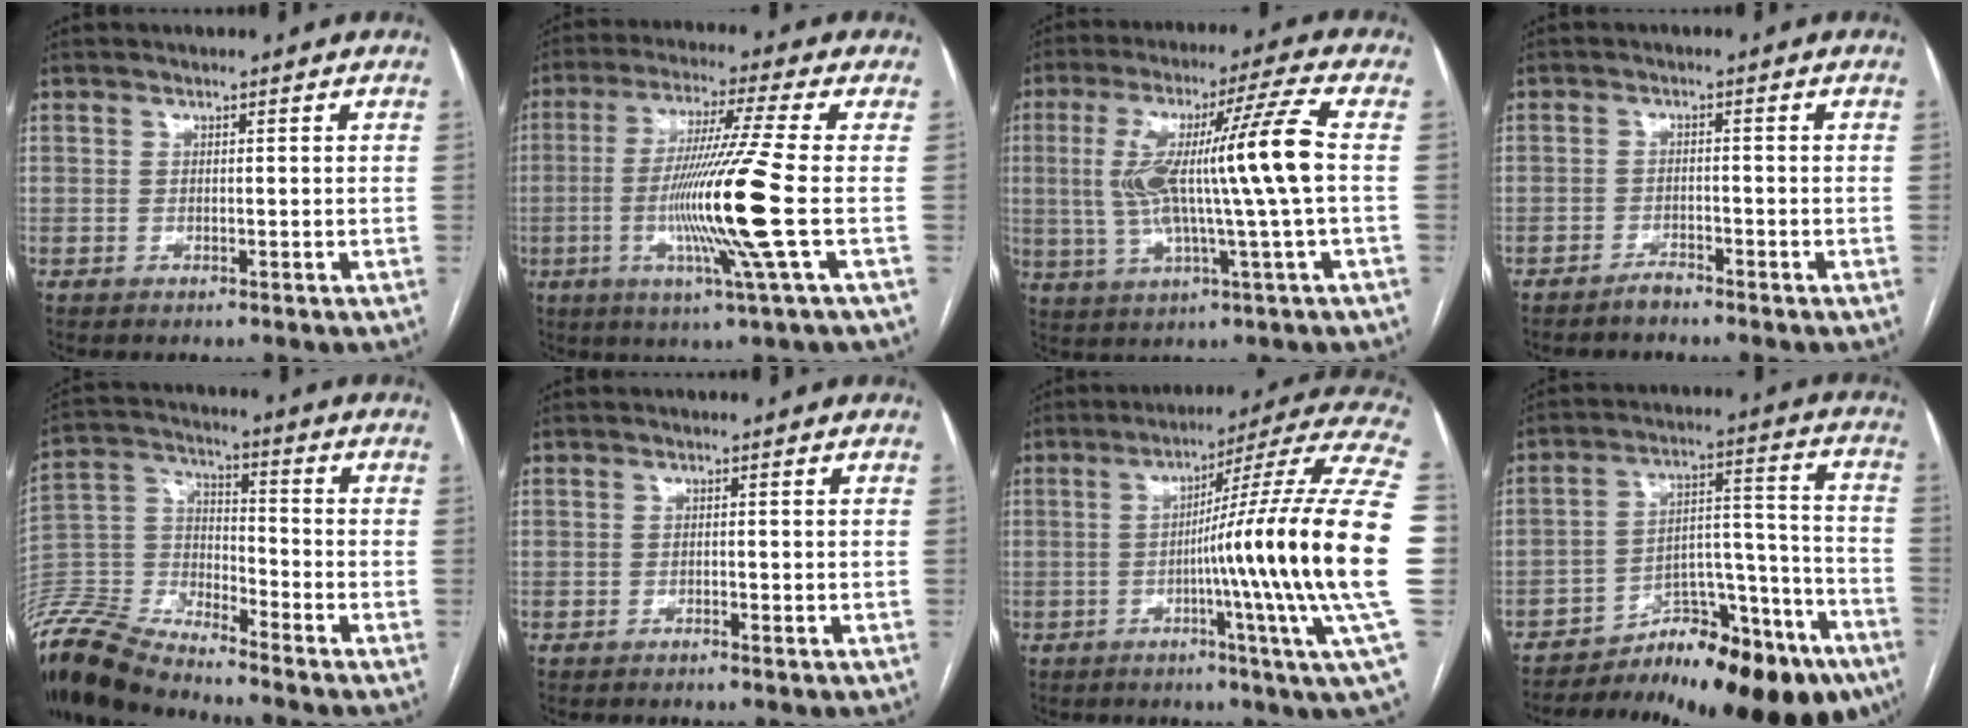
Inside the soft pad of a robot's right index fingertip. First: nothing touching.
{"total": 14.3, "force": [-2.7, -2.5, 13.8], "torque": [-0.271, -0.024, -0.056]}
{"total": 14.6, "force": [0.6, -0.9, 14.5], "torque": [-0.277, 0.018, 0.009]}
{"total": 1.5, "force": [-1.5, -0.1, 0.4], "torque": [-0.007, -0.001, -0.028]}
{"total": 13.6, "force": [-13.1, 1.4, 3.2], "torque": [-0.068, 0.020, -0.260]}
{"total": 0.8, "force": [-0.5, 0.2, 0.5], "torque": [-0.011, 0.000, -0.007]}
{"total": 23.9, "force": [-2.8, -2.6, 23.6], "torque": [-0.267, 0.006, -0.068]}
{"total": 20.5, "force": [-16.5, 5.2, 10.9], "torque": [-0.080, 0.044, -0.239]}